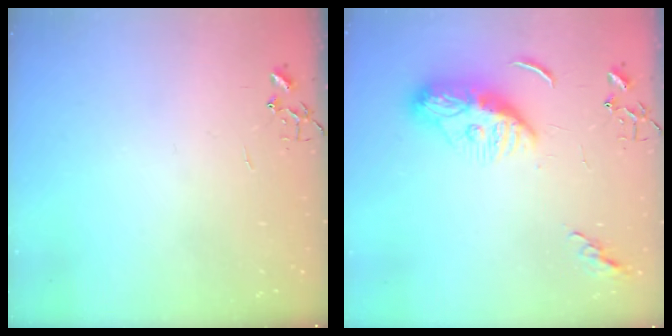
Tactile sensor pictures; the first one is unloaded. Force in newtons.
{"total": 10.7, "press": 10.6, "slide": 1.1}